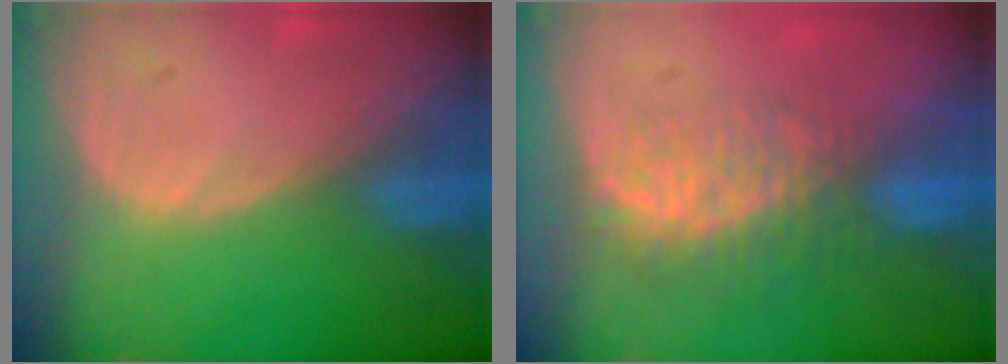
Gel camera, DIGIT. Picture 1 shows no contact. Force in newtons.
{"total": 8.0, "press": 7.4, "slide": 3.0}